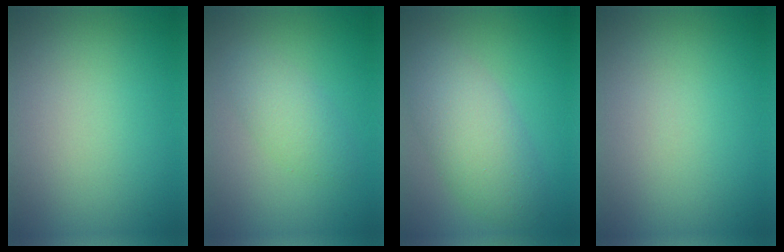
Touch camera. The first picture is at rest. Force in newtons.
{"total": 2.5, "press": 2.5, "slide": 0.1}
{"total": 5.3, "press": 5.3, "slide": 0.2}
{"total": 0.0}